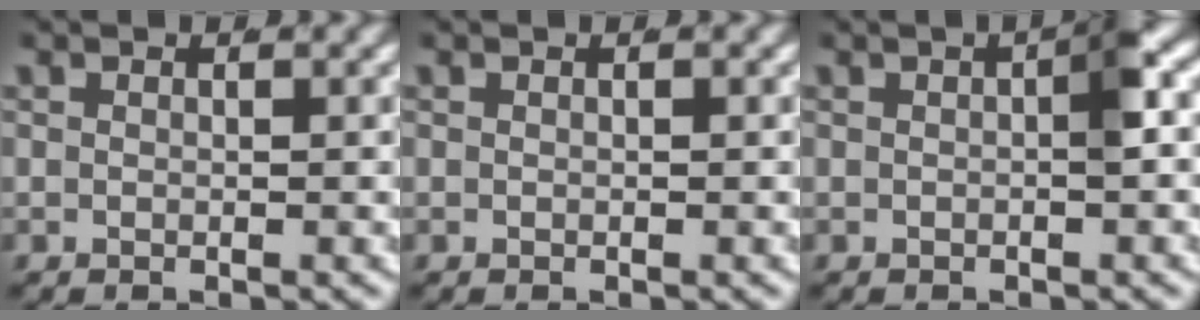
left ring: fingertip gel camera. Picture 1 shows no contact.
{"total": 0.0}
{"total": 1.7, "force": [0.1, 0.1, 1.7], "torque": [-0.022, 0.008, -0.004]}